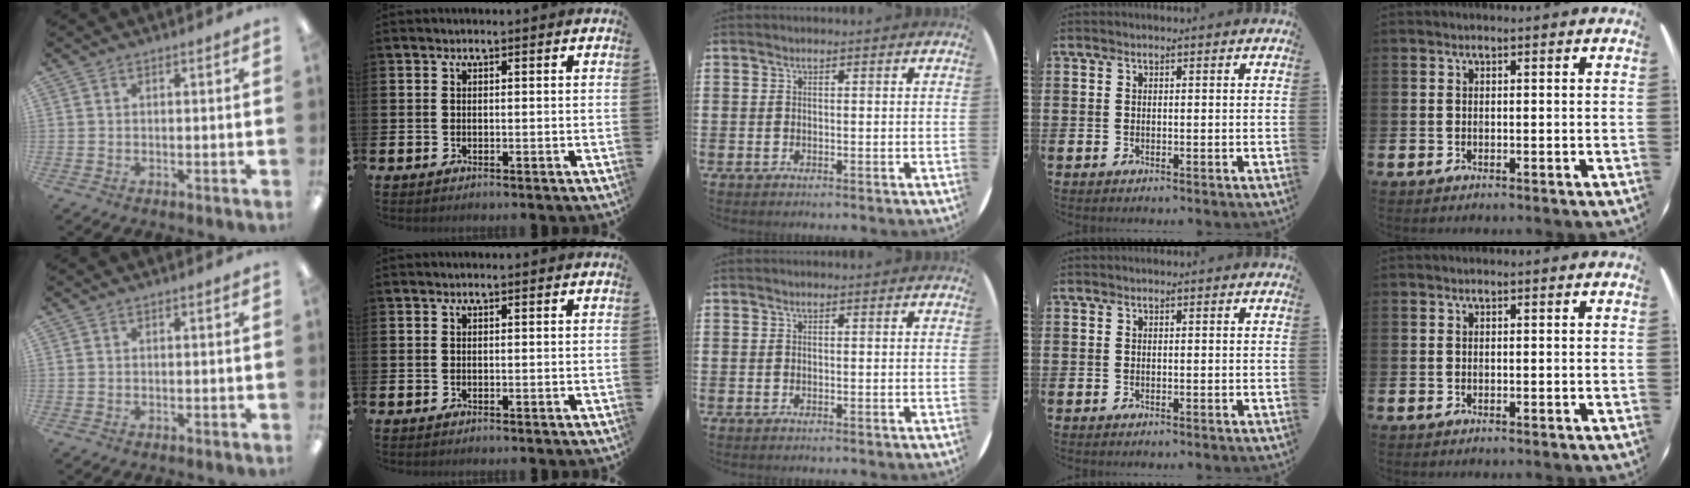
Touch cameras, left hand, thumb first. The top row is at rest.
{}